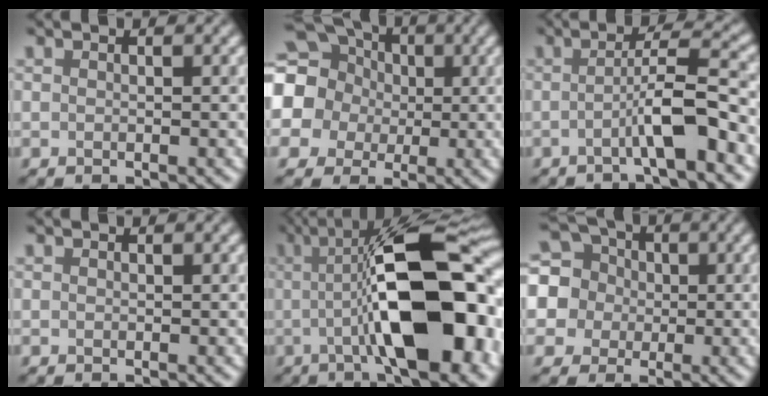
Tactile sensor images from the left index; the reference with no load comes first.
{"total": 16.2, "force": [1.7, 15.0, 6.1], "torque": [-0.168, 0.005, -0.011]}
{"total": 5.4, "force": [-1.7, 0.7, 5.1], "torque": [-0.077, 0.021, -0.043]}
{"total": 0.0}
{"total": 14.9, "force": [-0.9, 4.5, 14.2], "torque": [-0.189, 0.017, -0.025]}
{"total": 8.3, "force": [1.1, 7.7, 2.8], "torque": [-0.084, 0.031, -0.003]}